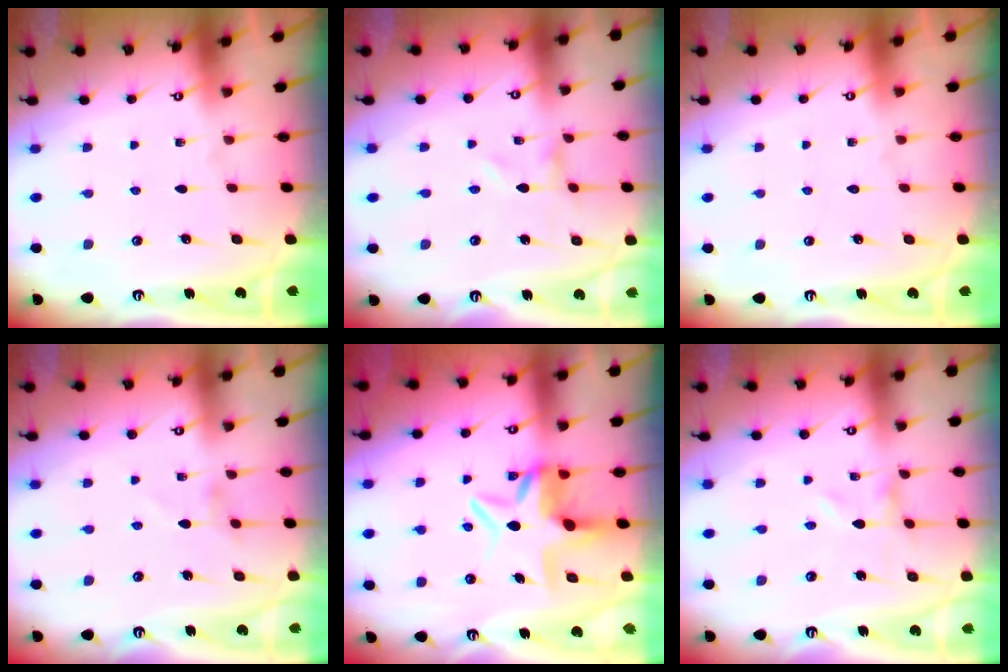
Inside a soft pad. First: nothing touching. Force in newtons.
{"total": 0.0}
{"total": 1.8, "press": 1.8, "slide": 0.1}
{"total": 2.5, "press": 2.5, "slide": 0.4}
{"total": 6.8, "press": 6.8, "slide": 0.8}
{"total": 0.0}